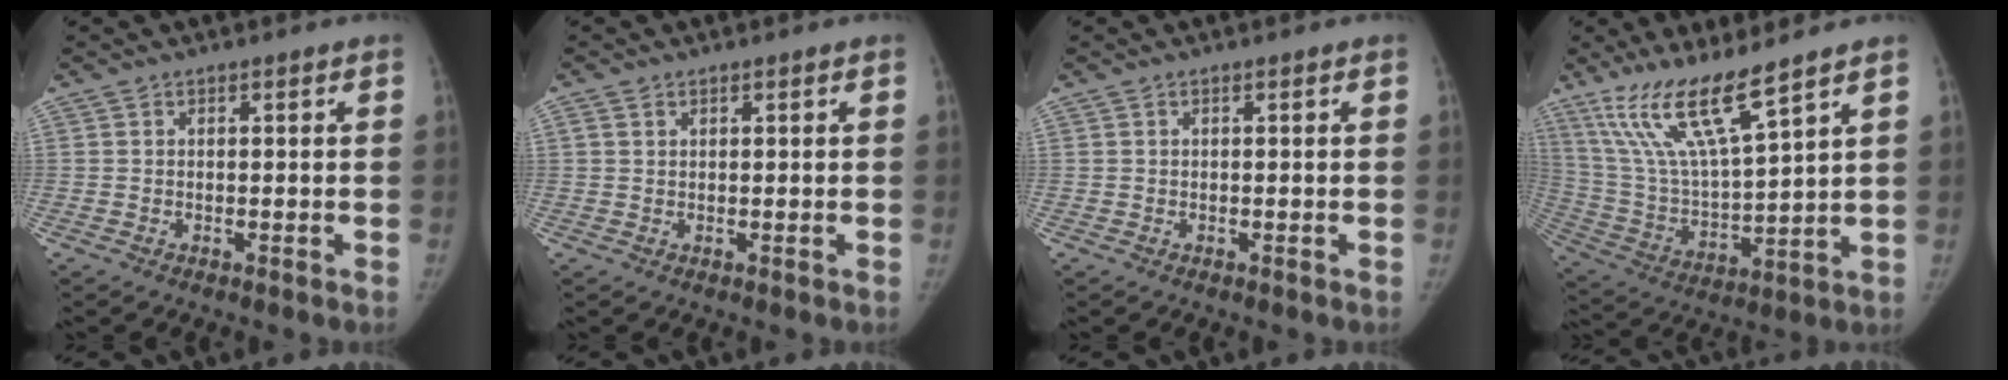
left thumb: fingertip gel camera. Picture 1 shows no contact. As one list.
[{"total": 1.0, "force": [0.6, 0.7, 0.4], "torque": [-0.006, -0.002, 0.011]}, {"total": 0.0}, {"total": 15.0, "force": [10.5, 2.1, 10.5], "torque": [-0.200, -0.057, 0.219]}]